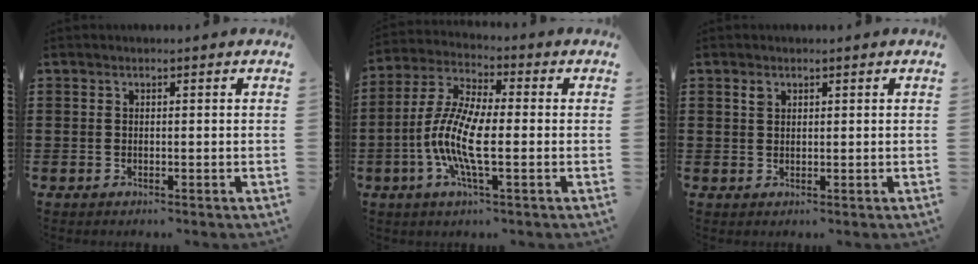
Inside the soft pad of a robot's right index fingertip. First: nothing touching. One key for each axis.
{"total": 10.1, "fx": -2.4, "fy": 2.8, "fz": 9.5, "tx": -0.222, "ty": -0.018, "tz": -0.055}
{"total": 1.1, "fx": 0.7, "fy": 0.7, "fz": 0.5, "tx": -0.014, "ty": 0.001, "tz": 0.013}